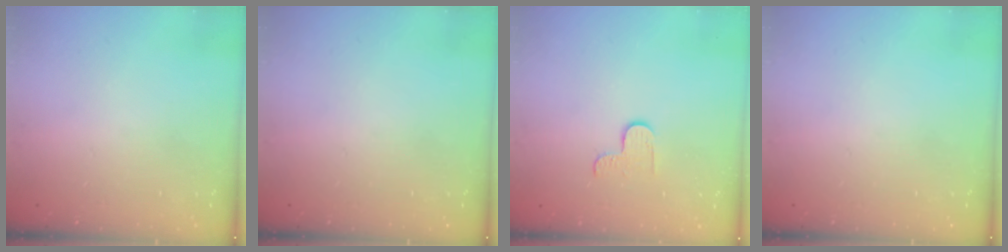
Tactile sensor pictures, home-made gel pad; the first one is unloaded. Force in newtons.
{"total": 0.0}
{"total": 2.9, "press": 2.9, "slide": 0.3}
{"total": 0.0}